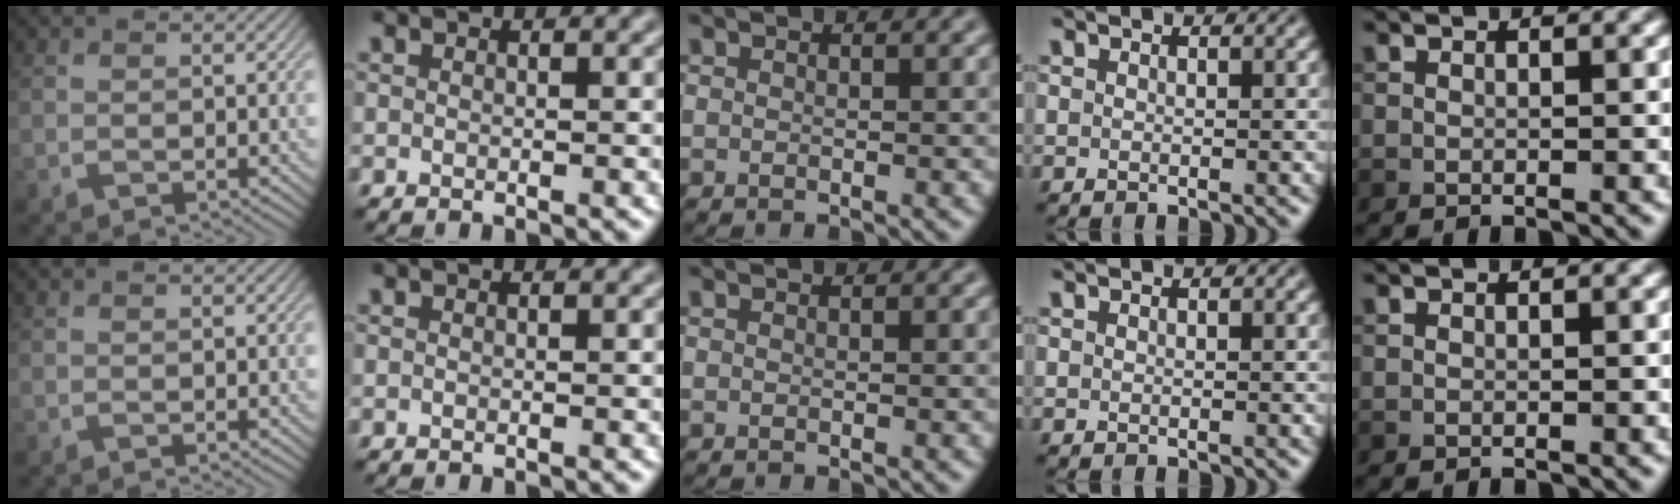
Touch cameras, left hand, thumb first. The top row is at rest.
{}